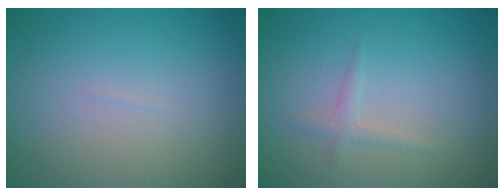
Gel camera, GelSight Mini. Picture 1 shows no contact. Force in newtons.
{"total": 1.1, "press": 1.0, "slide": 0.1}